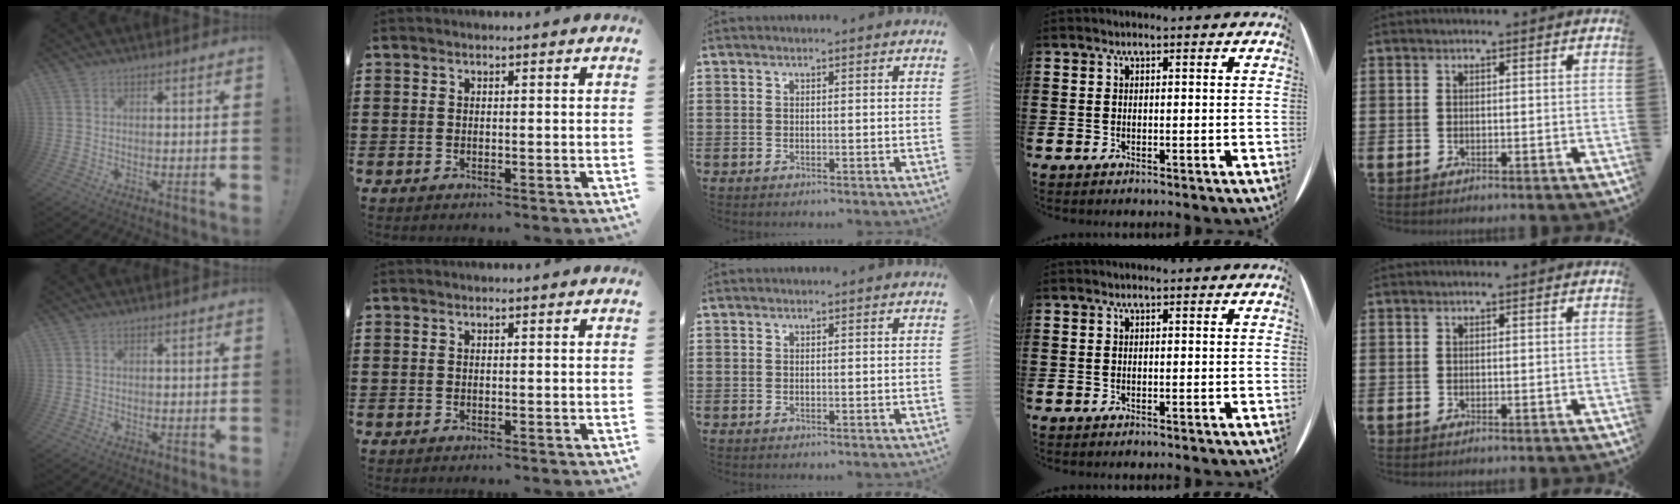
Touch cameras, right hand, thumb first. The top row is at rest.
{}